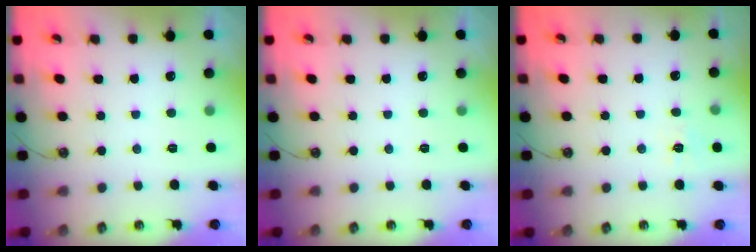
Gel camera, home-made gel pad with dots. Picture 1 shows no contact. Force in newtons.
{"total": 0.0}
{"total": 5.7, "press": 5.7, "slide": 0.7}